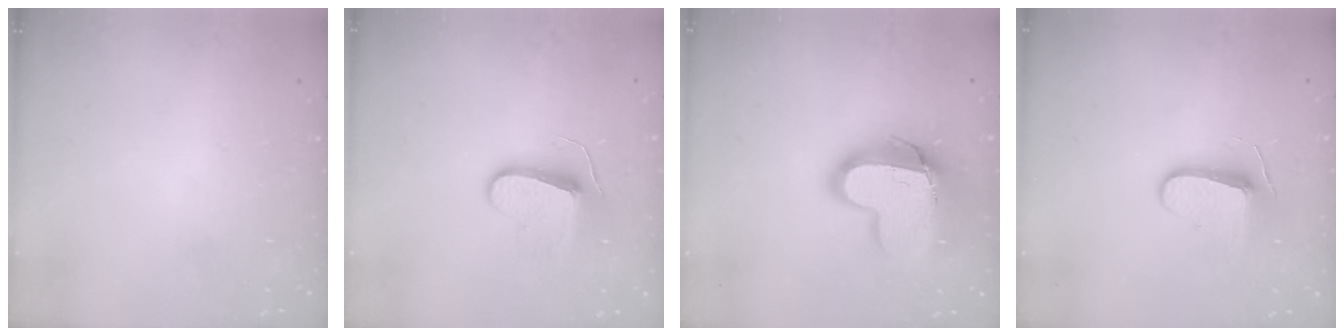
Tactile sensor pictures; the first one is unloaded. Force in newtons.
{"total": 9.1, "press": 9.1, "slide": 0.7}
{"total": 16.2, "press": 16.2, "slide": 1.4}
{"total": 8.7, "press": 8.7, "slide": 0.5}